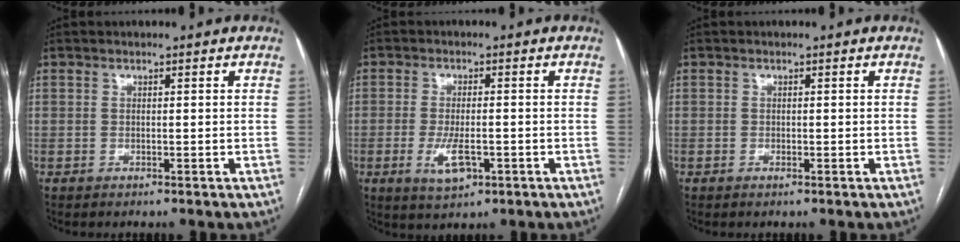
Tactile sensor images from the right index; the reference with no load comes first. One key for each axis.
{"total": 5.4, "fx": -1.9, "fy": 1.8, "fz": 4.8, "tx": -0.093, "ty": -0.007, "tz": -0.026}
{"total": 0.5, "fx": -0.4, "fy": 0.3, "fz": 0.1, "tx": -0.001, "ty": 0.002, "tz": -0.005}